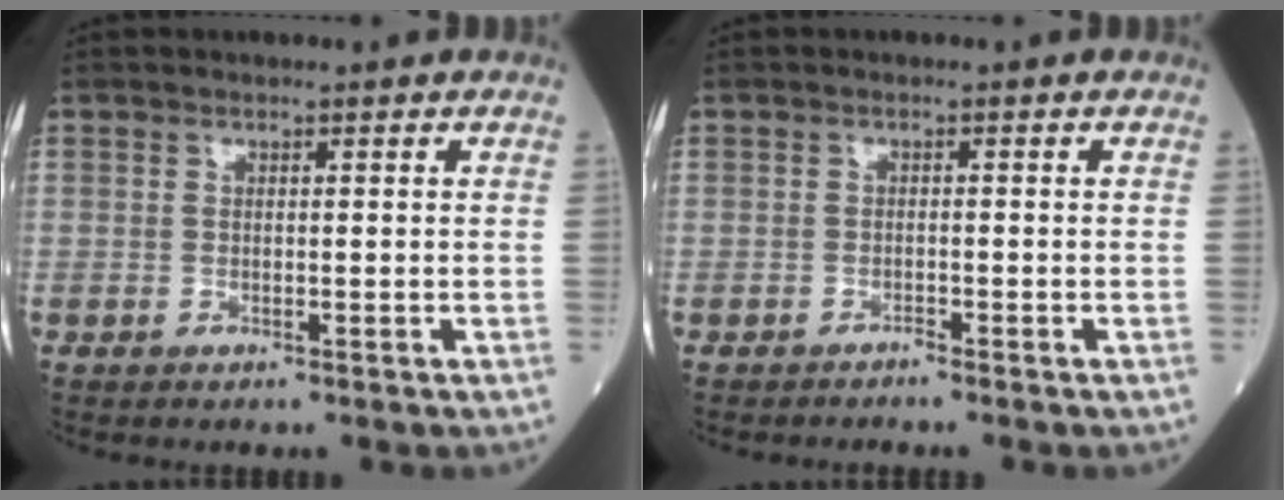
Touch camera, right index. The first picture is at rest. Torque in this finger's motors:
{"motor_torque": [0.03, 0.00, -0.03, -0.06]}